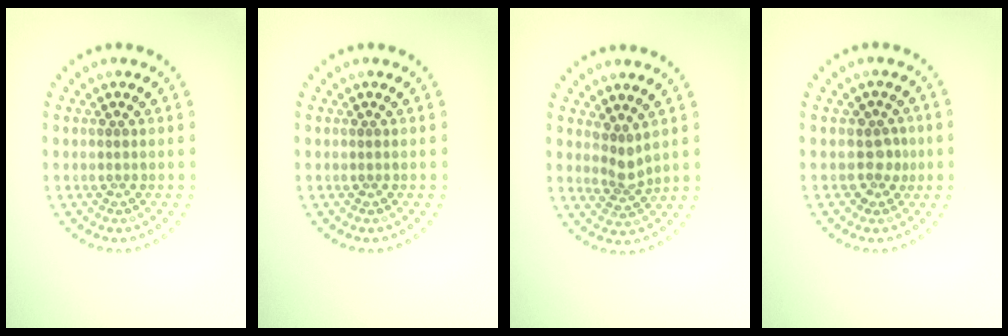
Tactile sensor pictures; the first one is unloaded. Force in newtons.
{"total": 0.0}
{"total": 1.9, "press": 1.4, "slide": 1.3}
{"total": 1.8, "press": 1.4, "slide": 1.1}